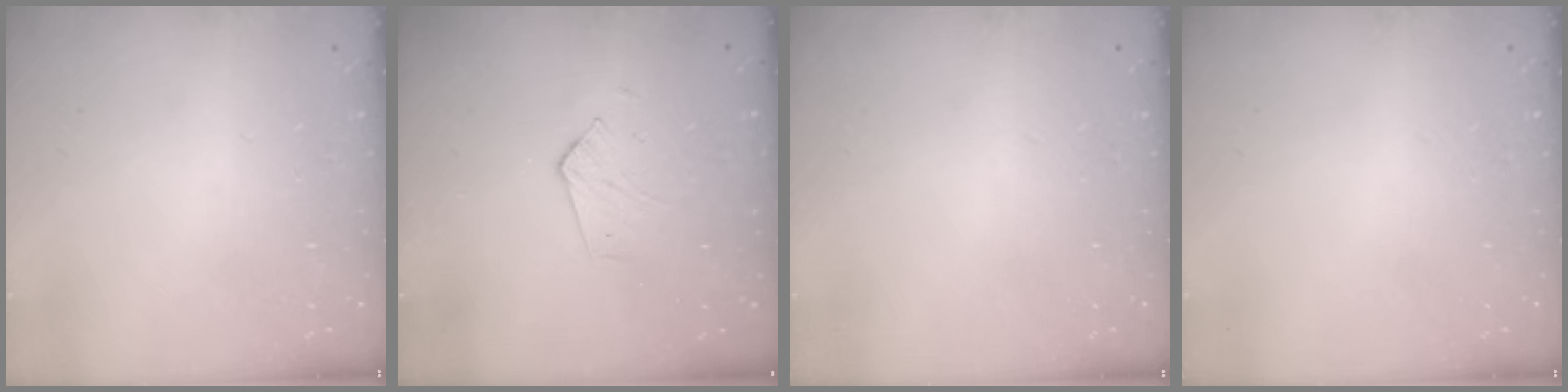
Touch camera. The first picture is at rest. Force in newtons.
{"total": 2.9, "press": 2.9, "slide": 0.2}
{"total": 0.0}
{"total": 0.0}